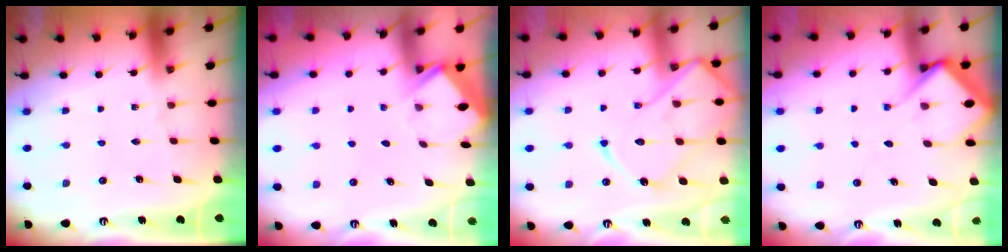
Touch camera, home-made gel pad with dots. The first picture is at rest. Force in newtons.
{"total": 3.2, "press": 3.2, "slide": 0.4}
{"total": 16.7, "press": 16.6, "slide": 1.7}
{"total": 6.8, "press": 6.8, "slide": 0.6}